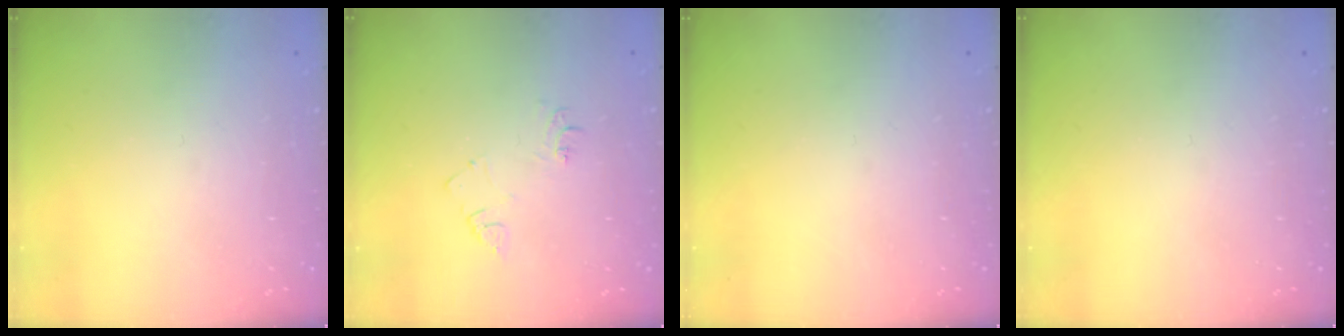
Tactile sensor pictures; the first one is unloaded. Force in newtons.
{"total": 6.7, "press": 6.7, "slide": 0.8}
{"total": 0.0}
{"total": 0.0}